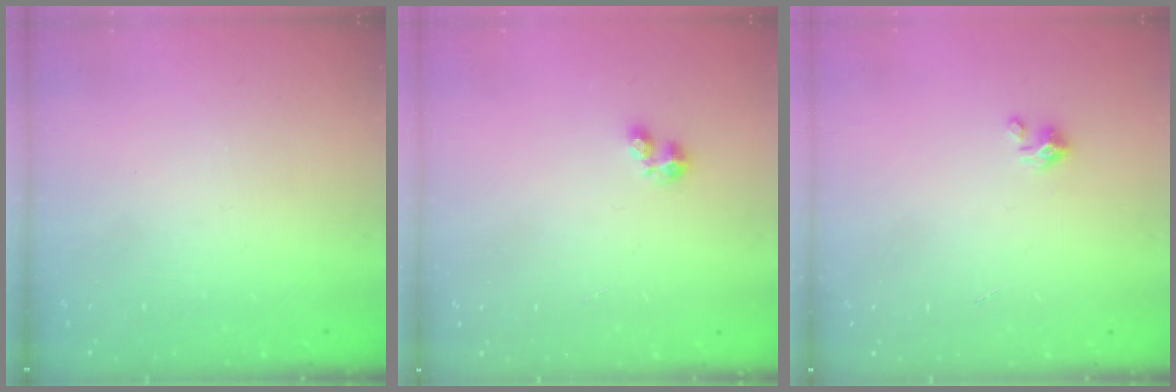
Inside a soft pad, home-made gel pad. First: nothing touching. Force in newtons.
{"total": 2.8, "press": 2.8, "slide": 0.5}
{"total": 1.5, "press": 1.5, "slide": 0.1}